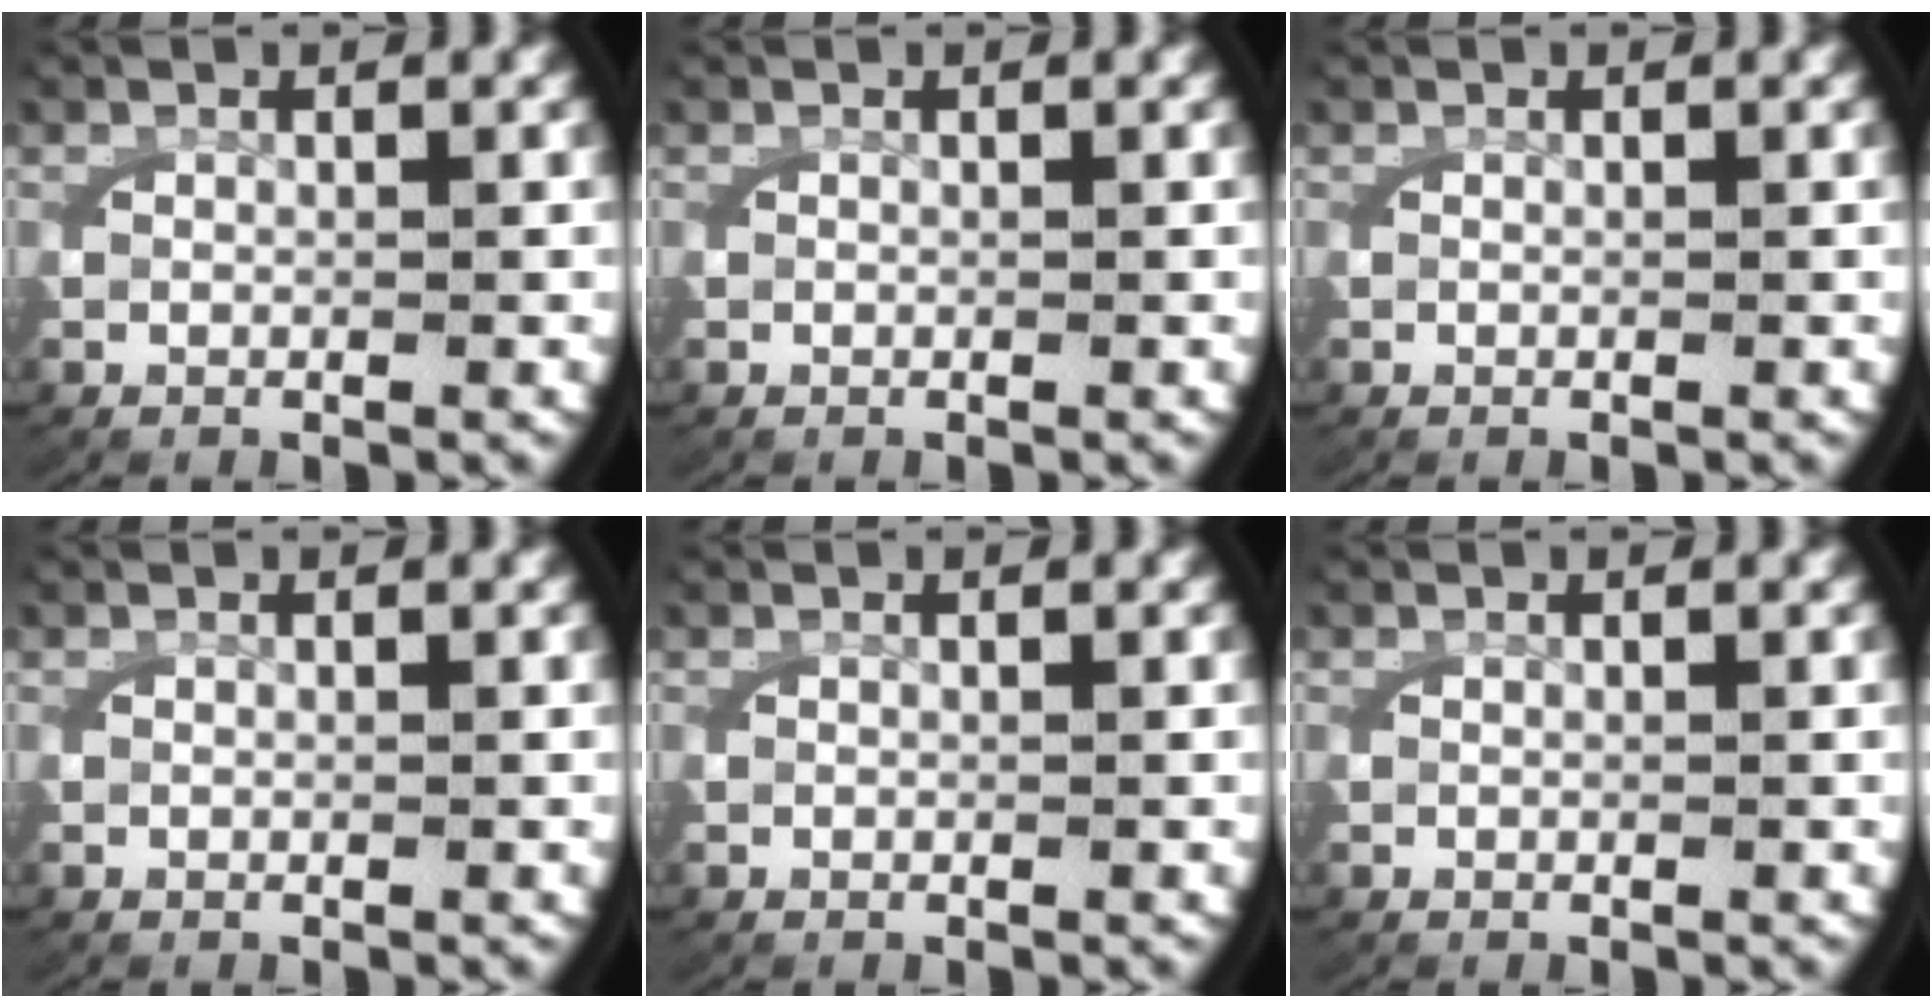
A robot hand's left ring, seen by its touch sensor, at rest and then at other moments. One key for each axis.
{"total": 0.0}
{"total": 0.0}
{"total": 0.0}
{"total": 0.0}
{"total": 0.0}